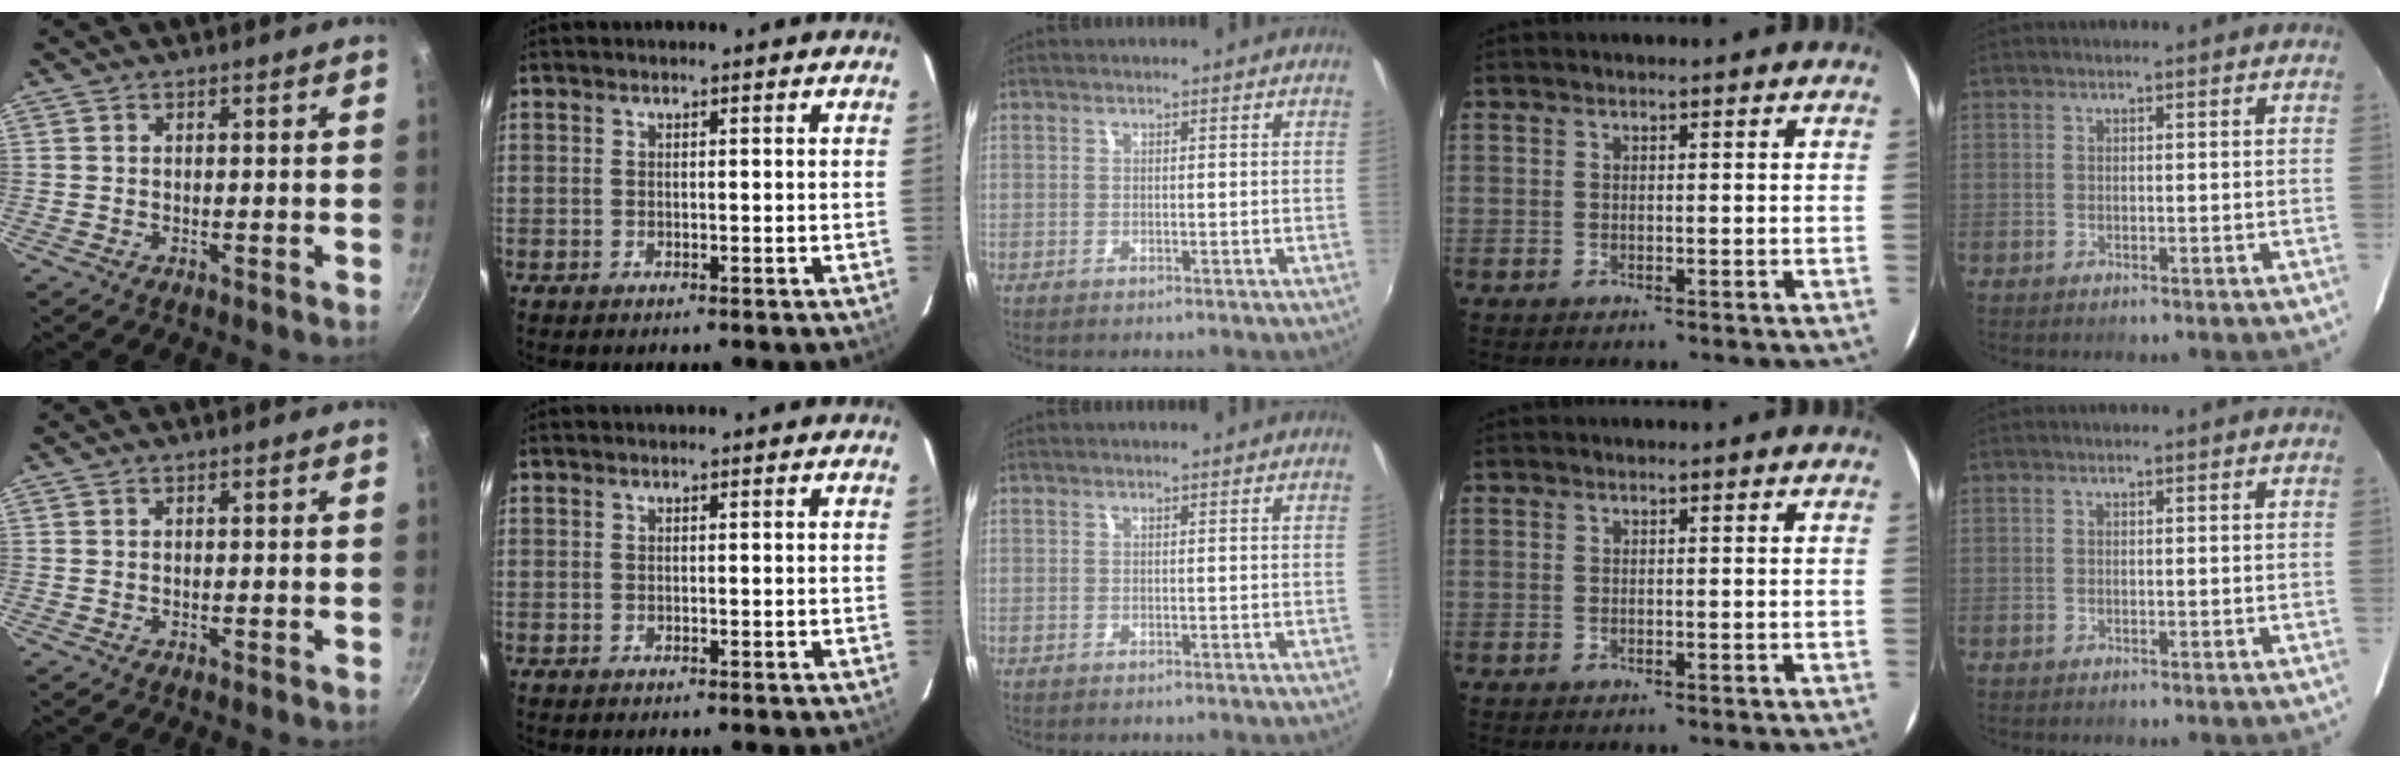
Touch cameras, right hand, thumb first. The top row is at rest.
{}